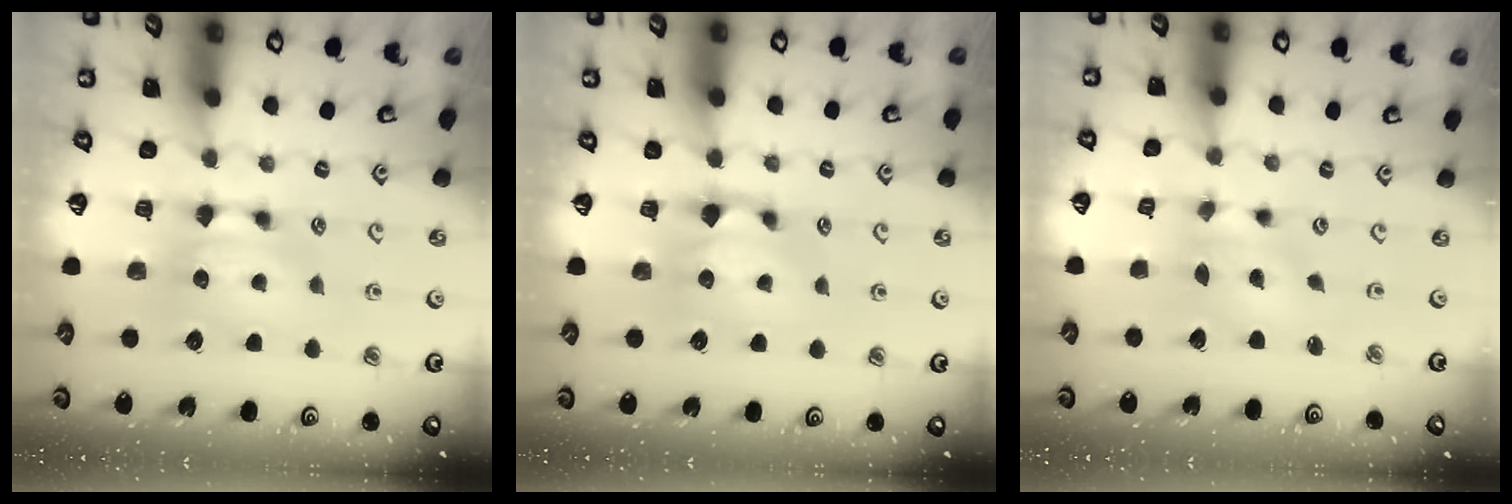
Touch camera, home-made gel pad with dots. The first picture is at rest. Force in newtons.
{"total": 0.8, "press": 0.1, "slide": 0.8}
{"total": 1.7, "press": 1.0, "slide": 1.4}